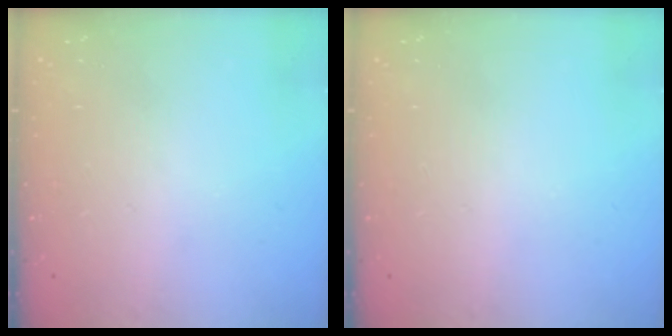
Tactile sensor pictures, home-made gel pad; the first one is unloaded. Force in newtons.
{"total": 0.0}